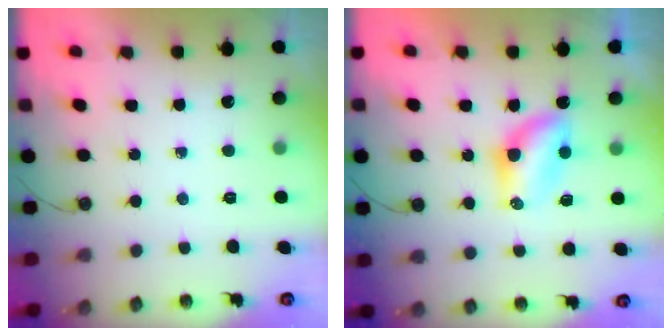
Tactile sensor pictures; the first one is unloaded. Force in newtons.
{"total": 6.5, "press": 6.4, "slide": 1.0}